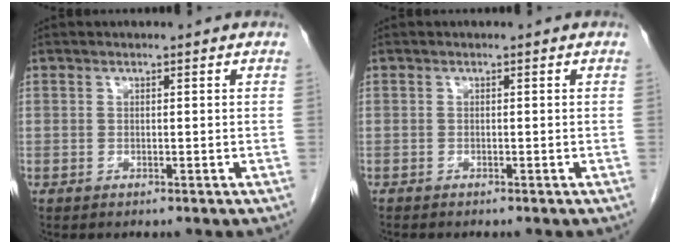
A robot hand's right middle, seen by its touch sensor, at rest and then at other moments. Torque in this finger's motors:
{"motor_torque": [-0.16, -0.13, -0.01, -0.01]}